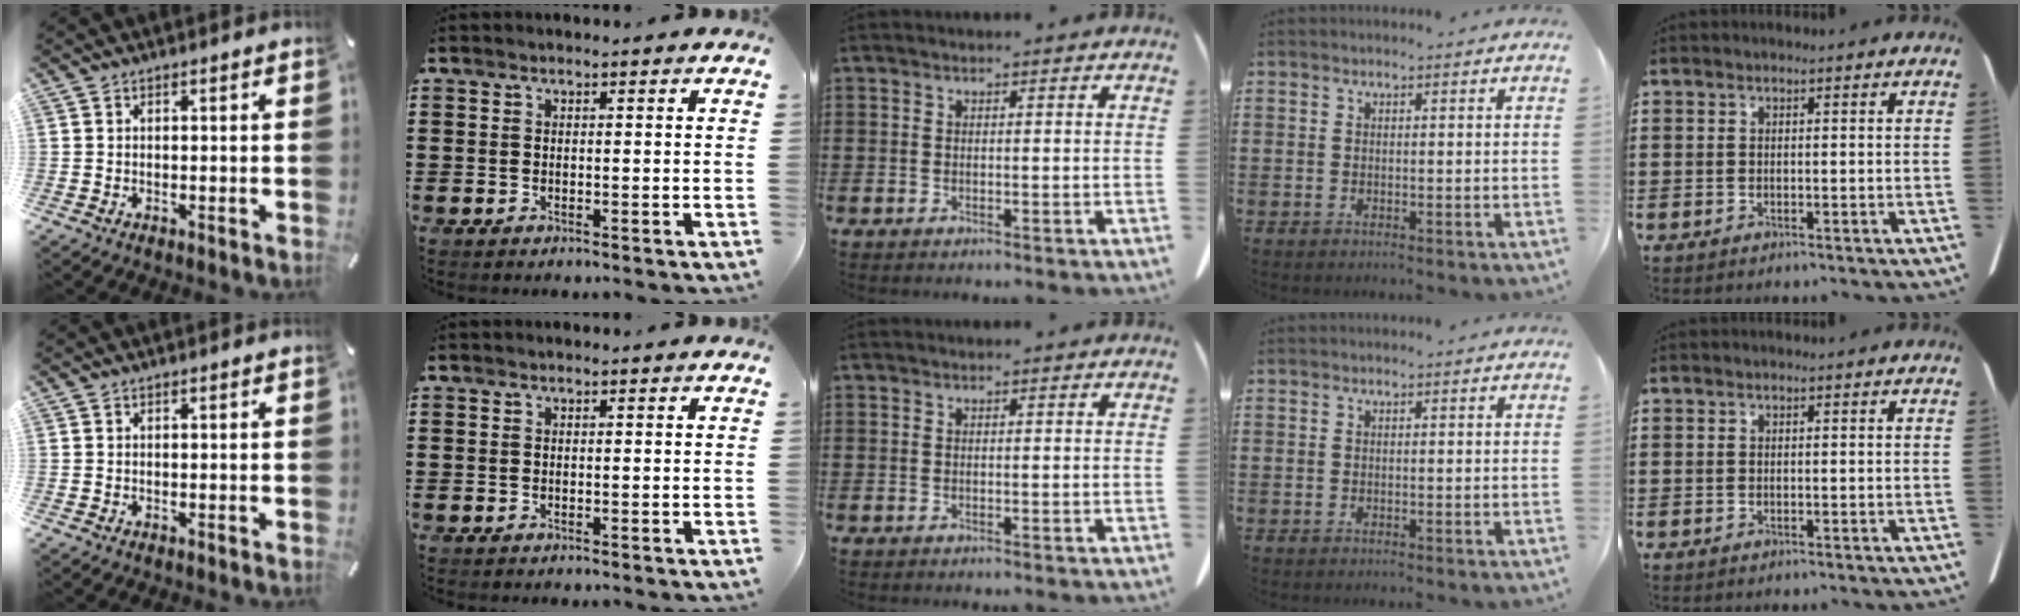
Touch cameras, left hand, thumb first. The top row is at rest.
{}